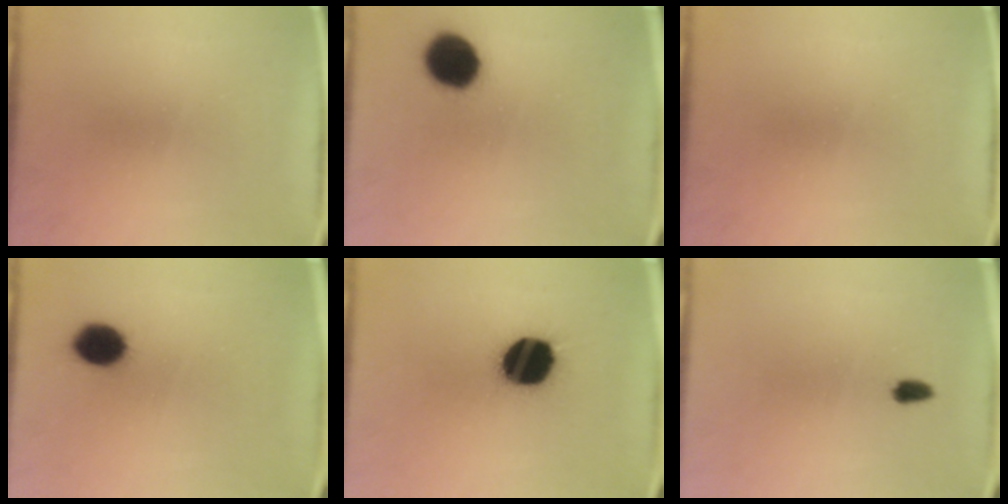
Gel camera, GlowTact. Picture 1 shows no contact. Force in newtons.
{"total": 10.7}
{"total": 0.0}
{"total": 8.3}
{"total": 18.0}
{"total": 1.4}